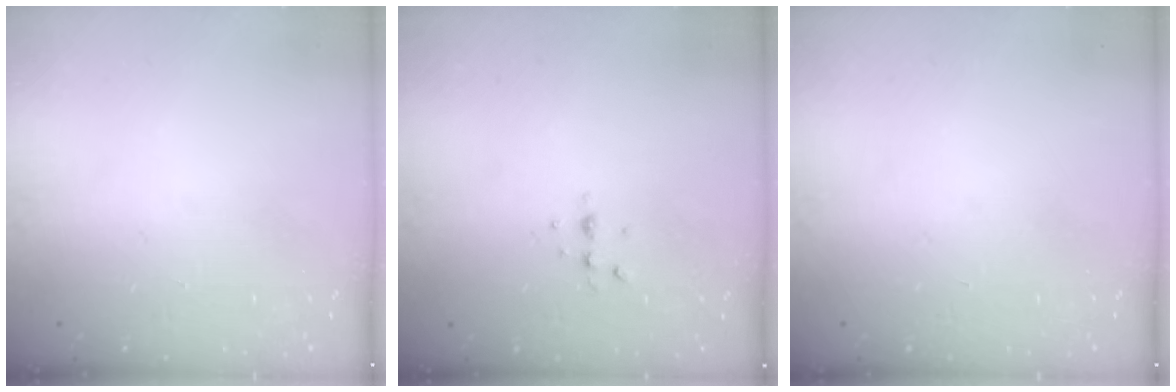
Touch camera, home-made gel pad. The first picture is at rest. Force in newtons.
{"total": 3.6, "press": 3.5, "slide": 0.7}
{"total": 0.0}